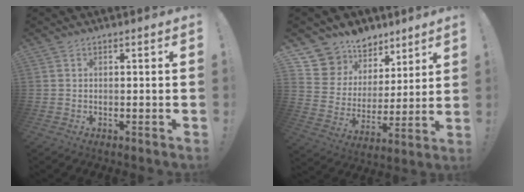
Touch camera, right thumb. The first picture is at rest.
{"total": 11.7, "force": [9.1, 7.4, 0.9], "torque": [-0.030, -0.078, 0.177]}